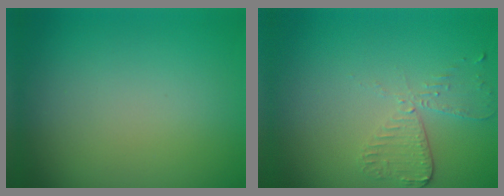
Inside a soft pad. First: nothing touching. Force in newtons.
{"total": 2.6, "press": 2.3, "slide": 1.2}